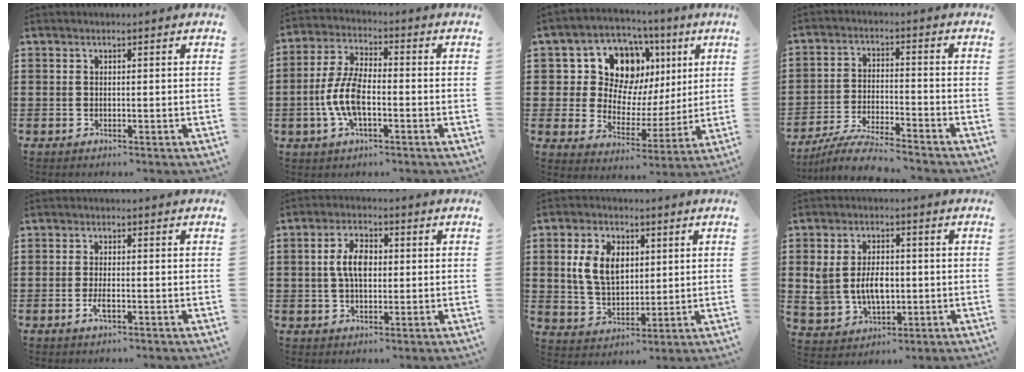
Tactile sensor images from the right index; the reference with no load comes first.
{"total": 8.0, "force": [-1.9, 3.7, 6.8], "torque": [-0.167, -0.006, -0.044]}
{"total": 12.1, "force": [5.3, 8.9, 6.3], "torque": [-0.141, -0.012, 0.102]}
{"total": 5.8, "force": [-5.5, 0.0, 1.8], "torque": [-0.049, -0.006, -0.110]}
{"total": 2.4, "force": [-0.8, 0.7, 2.1], "torque": [-0.045, -0.004, -0.017]}
{"total": 5.6, "force": [0.6, 3.1, 4.7], "torque": [-0.095, 0.014, 0.008]}
{"total": 7.7, "force": [1.9, 5.2, 5.3], "torque": [-0.124, 0.011, 0.029]}
{"total": 7.0, "force": [-0.1, 4.8, 5.0], "torque": [-0.099, 0.003, -0.007]}